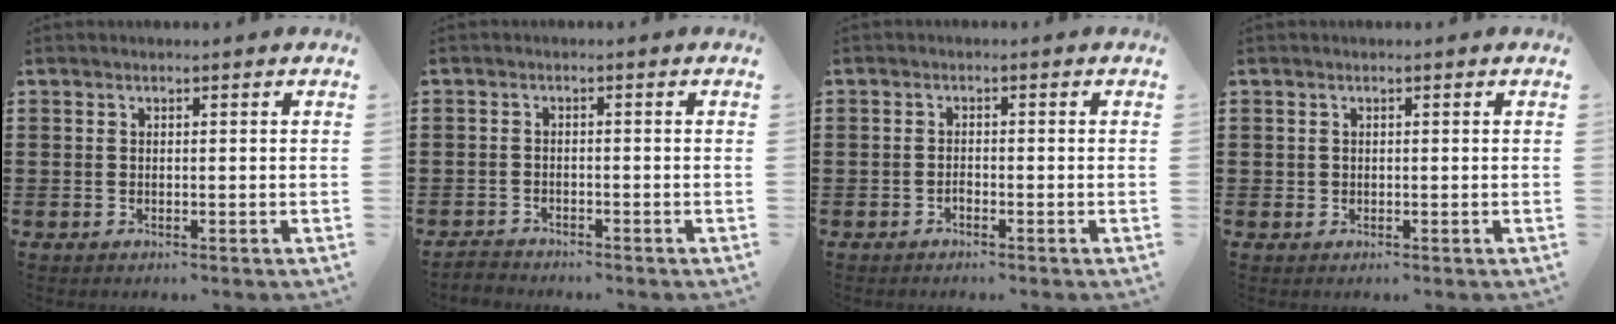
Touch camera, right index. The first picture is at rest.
{"total": 1.5, "force": [-1.5, 0.1, -0.1], "torque": [-0.004, 0.001, -0.033]}
{"total": 0.9, "force": [-0.7, 0.4, 0.4], "torque": [-0.011, -0.002, -0.014]}
{"total": 0.6, "force": [0.2, 0.6, 0.1], "torque": [-0.004, 0.004, 0.004]}